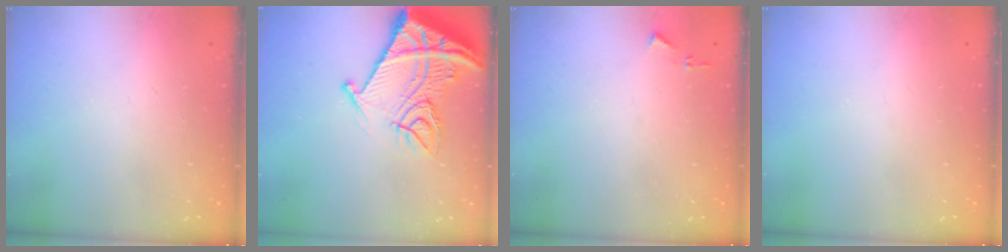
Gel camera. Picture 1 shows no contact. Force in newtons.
{"total": 19.6, "press": 19.5, "slide": 2.1}
{"total": 4.4, "press": 4.4, "slide": 0.6}
{"total": 0.0}